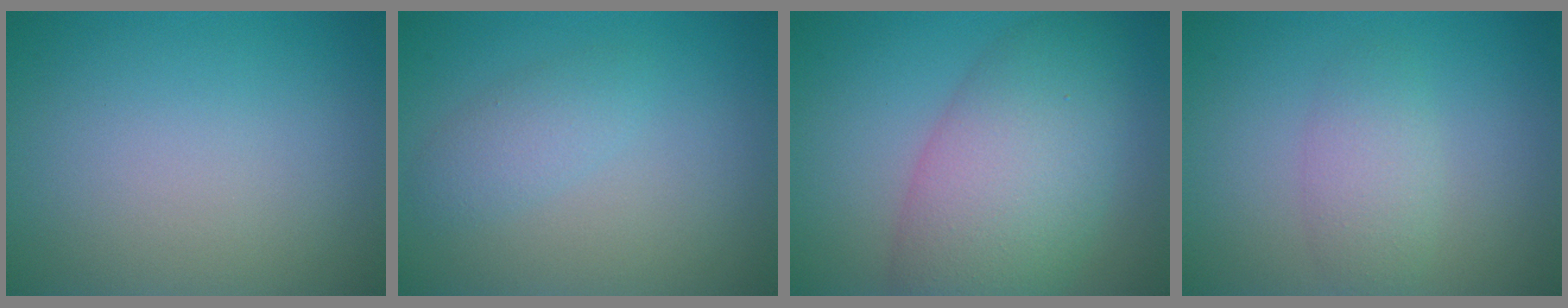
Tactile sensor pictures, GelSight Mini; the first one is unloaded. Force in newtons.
{"total": 1.9, "press": 1.9, "slide": 0.1}
{"total": 8.6, "press": 8.6, "slide": 0.3}
{"total": 2.5, "press": 2.5, "slide": 0.2}